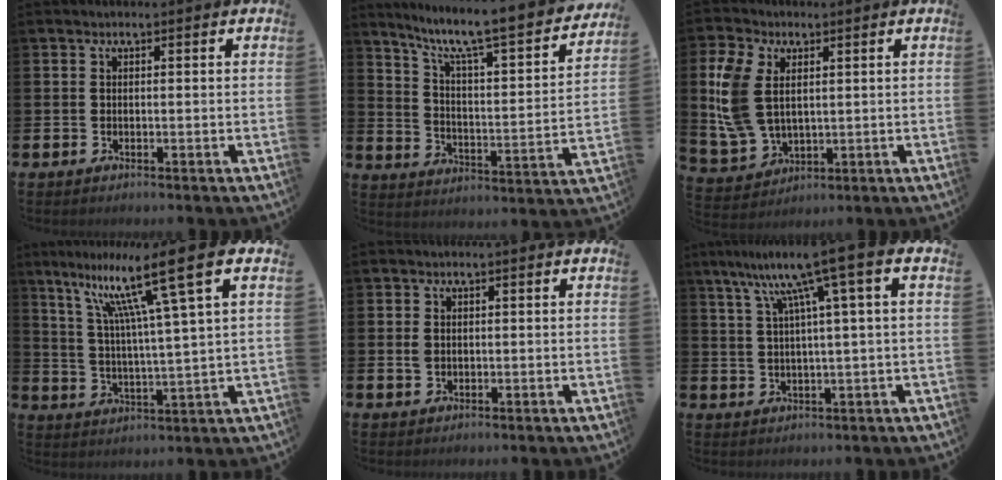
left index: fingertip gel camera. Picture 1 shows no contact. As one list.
[{"total": 7.8, "force": [6.8, 0.8, 3.9], "torque": [-0.092, -0.065, 0.103]}, {"total": 9.0, "force": [2.6, 6.3, 6.0], "torque": [-0.146, 0.017, 0.051]}, {"total": 13.2, "force": [7.8, -0.1, 10.6], "torque": [-0.216, -0.034, 0.115]}, {"total": 1.6, "force": [0.4, 1.3, 0.9], "torque": [-0.018, 0.009, 0.006]}, {"total": 9.5, "force": [4.5, -0.1, 8.4], "torque": [-0.178, -0.009, 0.069]}]